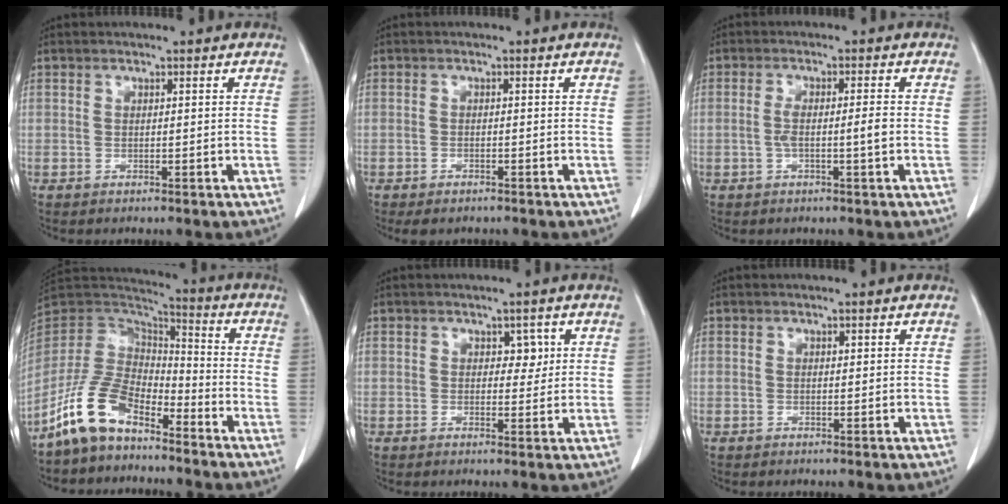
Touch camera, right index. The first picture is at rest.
{"total": 2.5, "force": [-2.0, 1.1, 1.1], "torque": [-0.014, -0.002, -0.023]}
{"total": 3.5, "force": [-0.7, 0.1, 3.4], "torque": [-0.068, 0.004, -0.011]}
{"total": 11.7, "force": [-8.4, 5.3, 6.2], "torque": [-0.139, 0.021, -0.170]}
{"total": 2.3, "force": [0.9, 1.5, 1.5], "torque": [-0.012, 0.003, 0.011]}
{"total": 0.0}